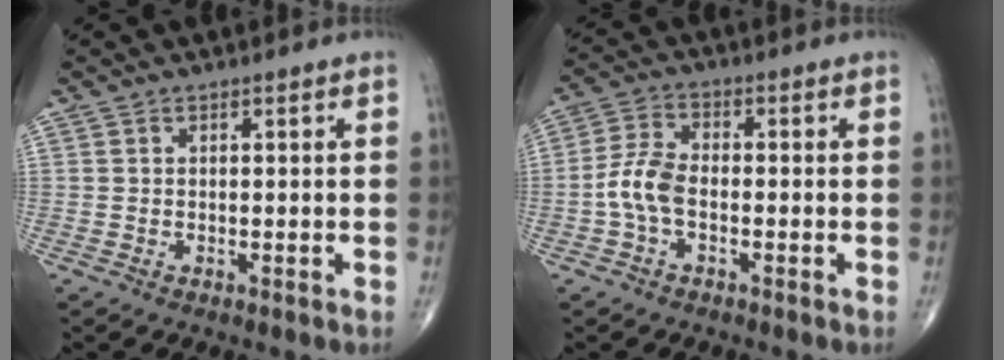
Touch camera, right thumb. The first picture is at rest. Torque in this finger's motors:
{"motor_torque": [-0.22, 0.22, 0.85, -0.34, 0.11]}